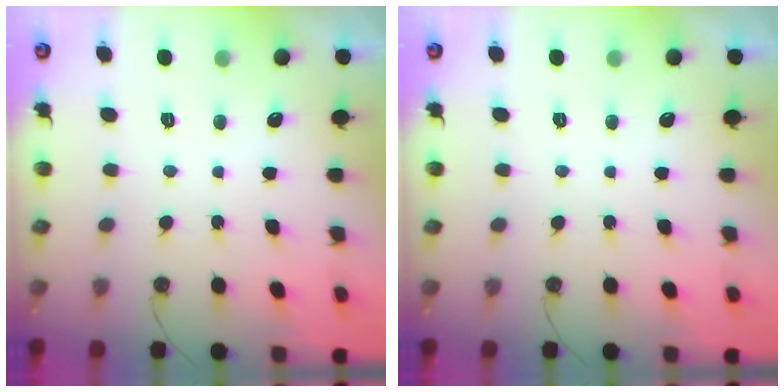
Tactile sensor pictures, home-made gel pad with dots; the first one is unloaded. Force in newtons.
{"total": 0.0}